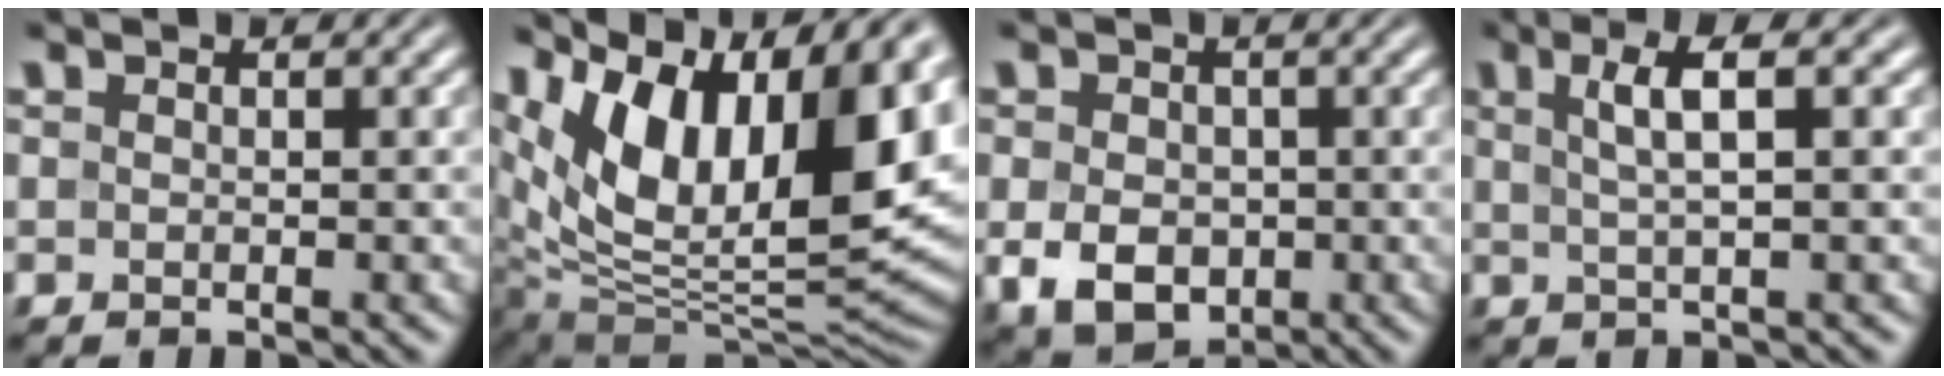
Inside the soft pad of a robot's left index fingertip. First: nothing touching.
{"total": 16.2, "force": [7.3, 8.5, 11.7], "torque": [-0.203, 0.030, 0.125]}
{"total": 5.3, "force": [-1.2, 3.9, 3.4], "torque": [-0.072, -0.014, -0.020]}
{"total": 3.9, "force": [1.1, 0.9, 3.6], "torque": [-0.059, 0.007, 0.018]}